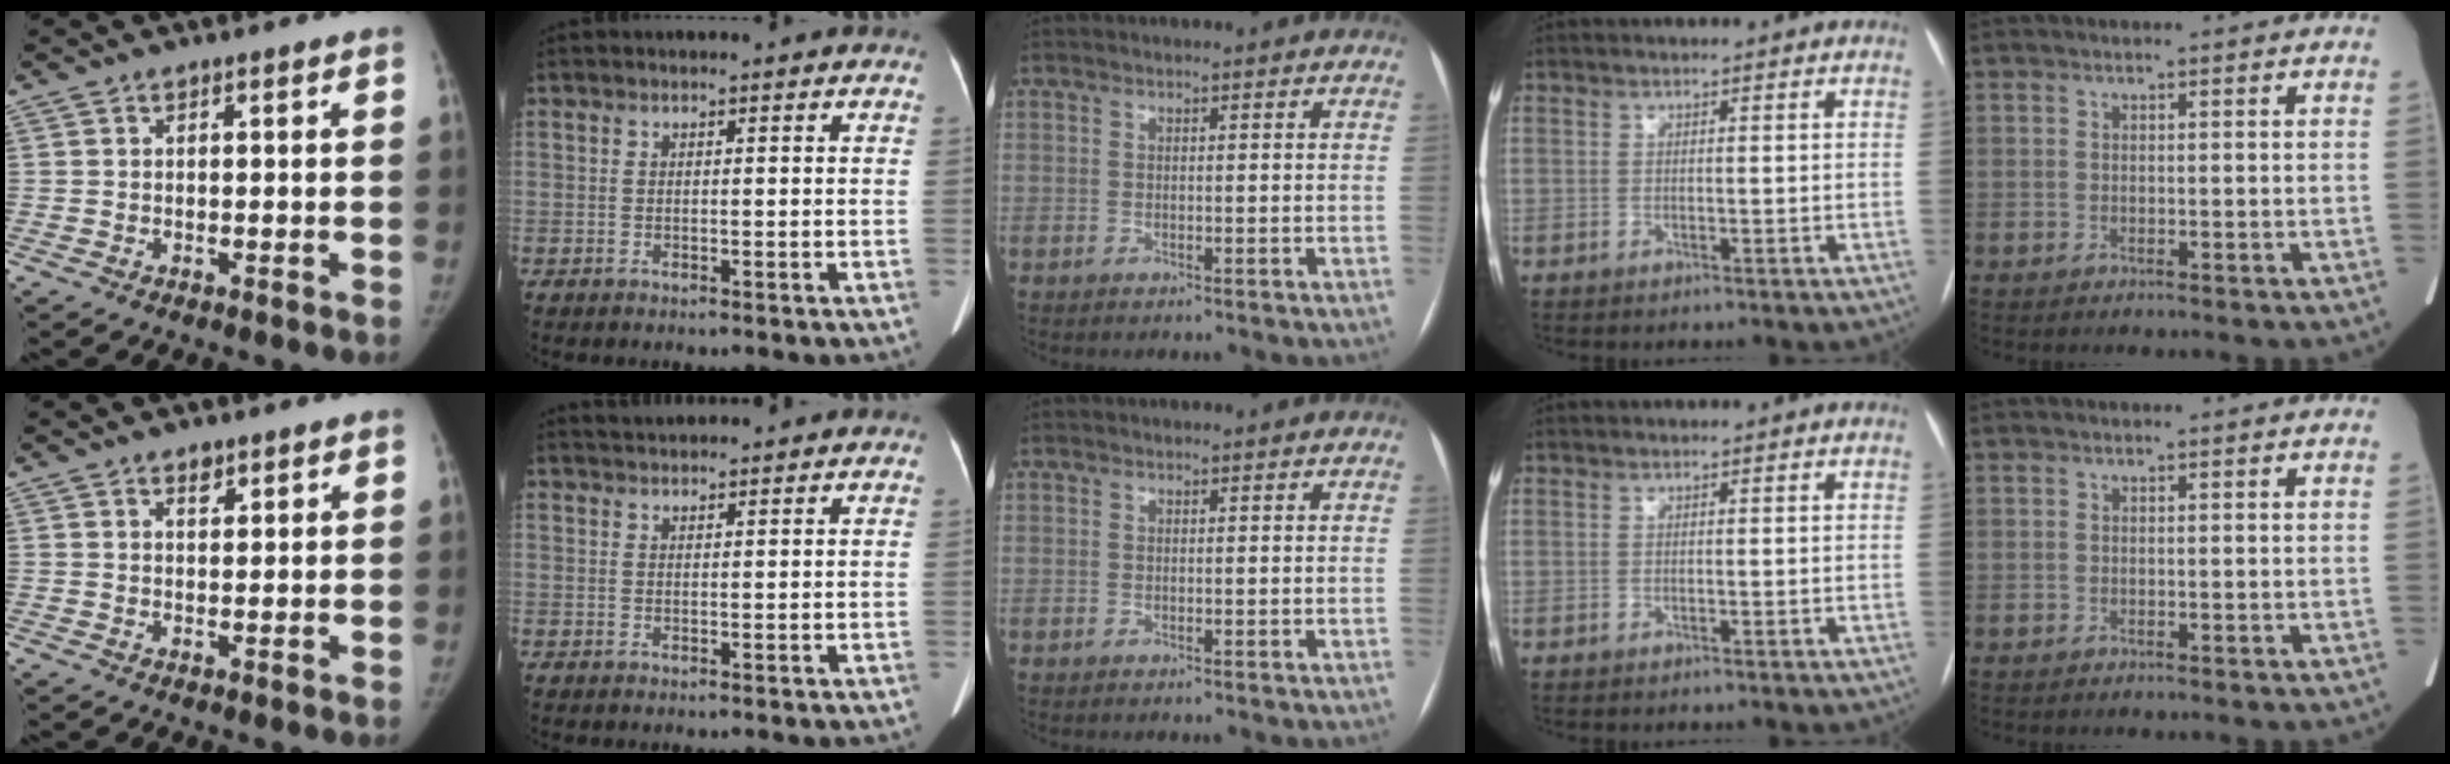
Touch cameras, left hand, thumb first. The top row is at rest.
{"thumb": {"total": 2.1, "force": [1.4, 1.1, 1.0], "torque": [-0.005, -0.008, 0.022]}, "index": {"total": 2.3, "force": [2.3, 0.1, 0.3], "torque": [-0.007, 0.026, 0.044]}}